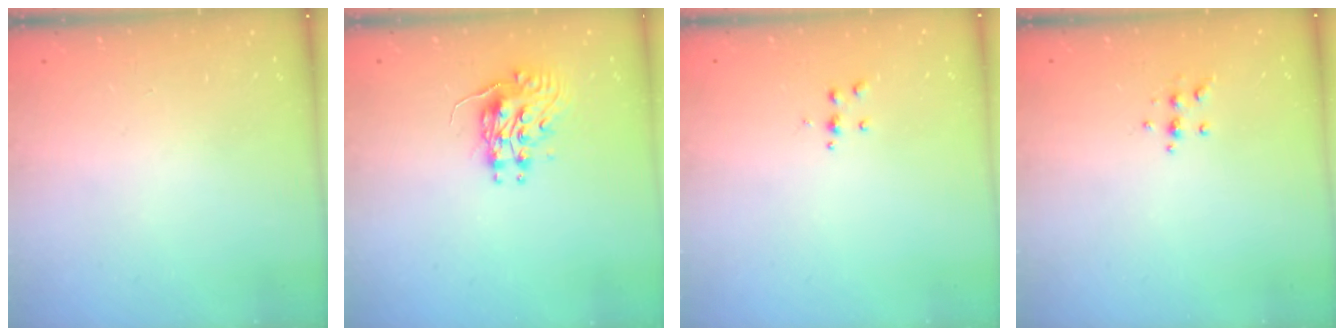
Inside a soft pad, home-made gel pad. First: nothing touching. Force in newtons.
{"total": 9.3, "press": 9.3, "slide": 0.1}
{"total": 3.6, "press": 3.6, "slide": 0.3}
{"total": 5.4, "press": 5.3, "slide": 0.6}